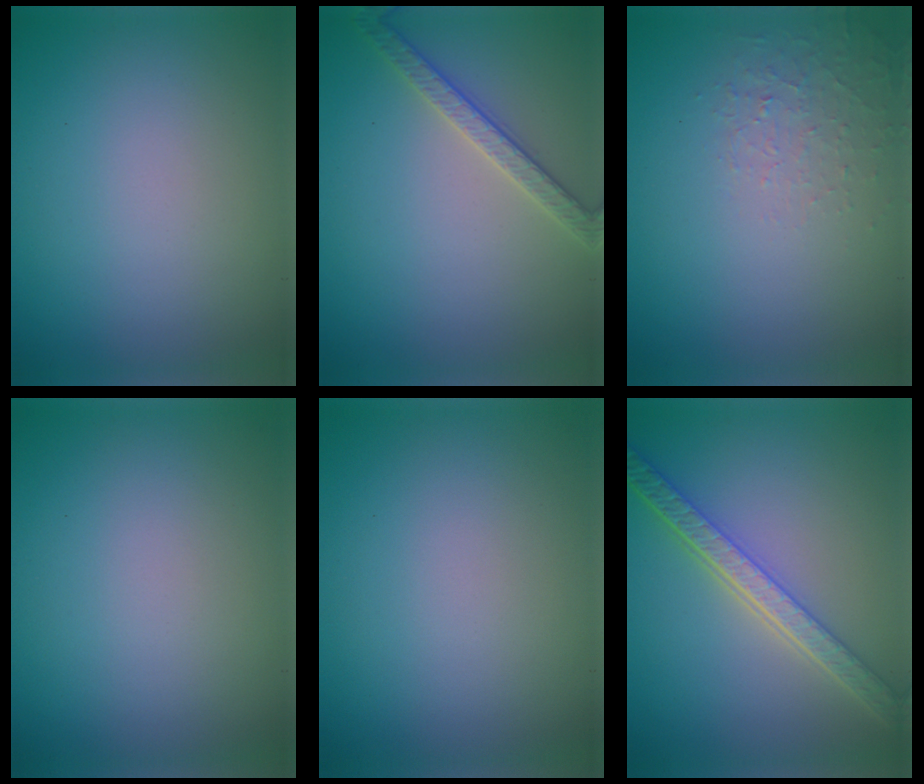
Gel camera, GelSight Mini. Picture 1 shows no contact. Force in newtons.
{"total": 2.6, "press": 2.6, "slide": 0.5}
{"total": 1.3, "press": 0.4, "slide": 1.2}
{"total": 0.0}
{"total": 0.0}
{"total": 5.3, "press": 4.2, "slide": 3.3}